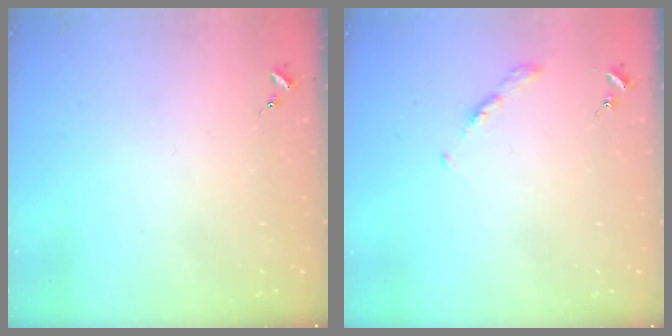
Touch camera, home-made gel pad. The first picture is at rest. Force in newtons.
{"total": 3.2, "press": 3.2, "slide": 0.4}